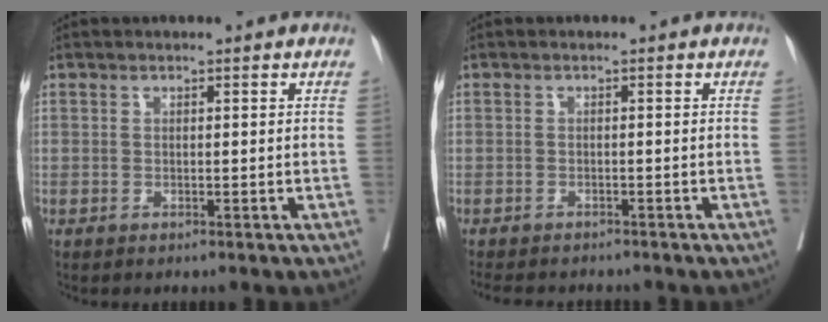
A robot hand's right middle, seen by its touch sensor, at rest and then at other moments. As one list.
[{"total": 7.9, "force": [-7.0, 2.5, 2.7], "torque": [-0.041, -0.006, -0.096]}]